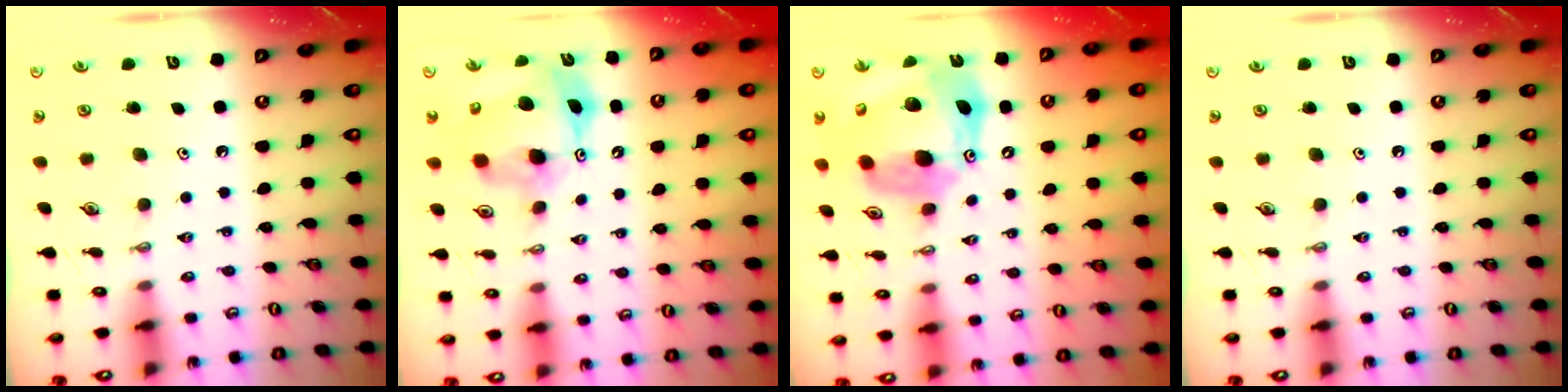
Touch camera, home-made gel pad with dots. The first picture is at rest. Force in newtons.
{"total": 13.3, "press": 13.2, "slide": 1.1}
{"total": 20.7, "press": 20.6, "slide": 2.0}
{"total": 0.0}